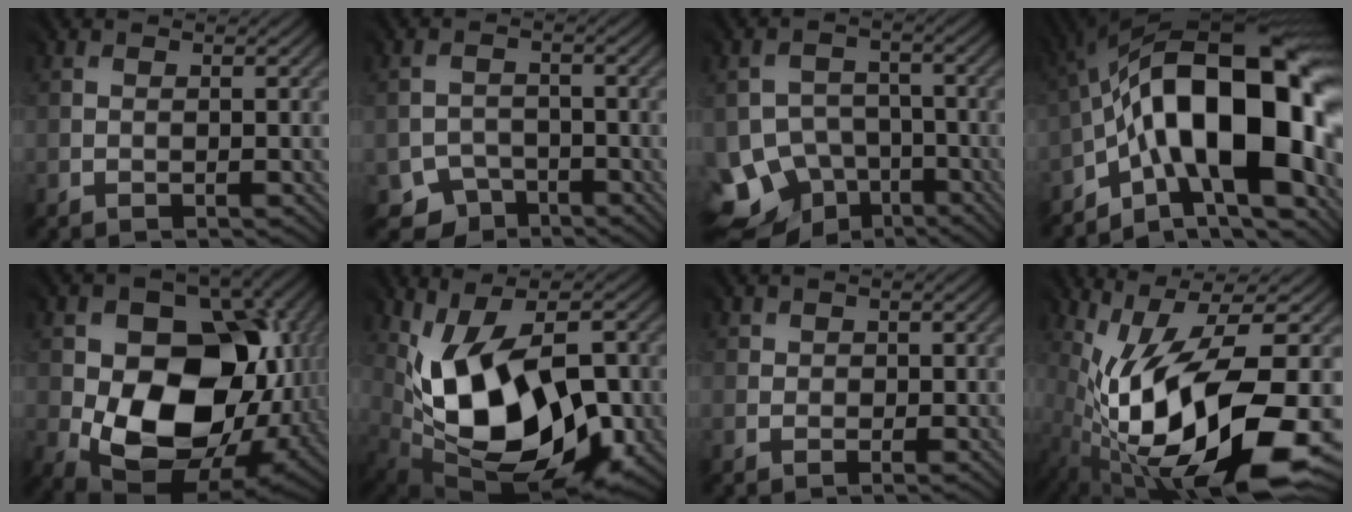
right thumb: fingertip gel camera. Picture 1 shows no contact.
{"total": 3.4, "force": [-2.7, 2.0, -0.2], "torque": [0.013, -0.007, -0.049]}
{"total": 10.4, "force": [-6.9, 7.2, 2.9], "torque": [-0.065, -0.027, -0.108]}
{"total": 20.2, "force": [-3.7, 9.6, 17.3], "torque": [-0.264, 0.020, -0.072]}
{"total": 16.9, "force": [-2.3, 11.9, 11.8], "torque": [-0.184, -0.036, -0.029]}
{"total": 15.1, "force": [-1.2, 8.8, 12.2], "torque": [-0.214, -0.026, -0.016]}
{"total": 0.9, "force": [0.4, 0.8, 0.3], "torque": [0.000, -0.001, 0.007]}
{"total": 18.7, "force": [-5.2, 6.9, 16.6], "torque": [-0.310, -0.021, -0.083]}